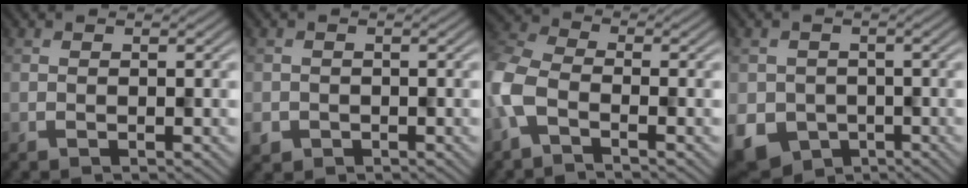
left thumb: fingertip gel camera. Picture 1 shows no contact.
{"total": 1.9, "force": [-0.9, 1.6, 0.2], "torque": [-0.004, -0.011, -0.018]}
{"total": 5.7, "force": [-2.9, 2.8, 3.9], "torque": [-0.106, -0.004, -0.078]}
{"total": 7.3, "force": [-2.7, 6.4, 2.3], "torque": [-0.059, -0.034, -0.045]}